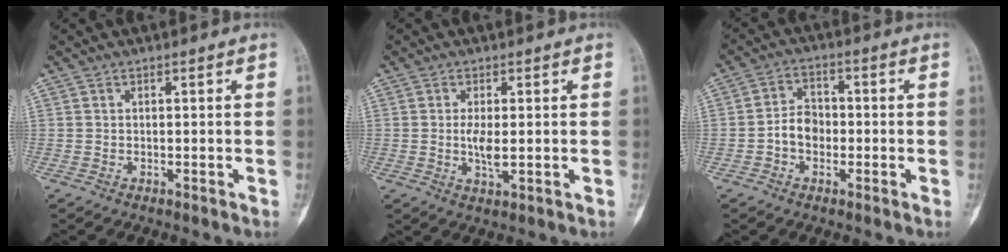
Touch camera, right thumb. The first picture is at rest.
{"total": 3.8, "force": [0.0, 1.3, 3.6], "torque": [-0.076, -0.010, 0.000]}
{"total": 5.4, "force": [-1.3, 4.1, 3.2], "torque": [-0.038, 0.022, -0.032]}